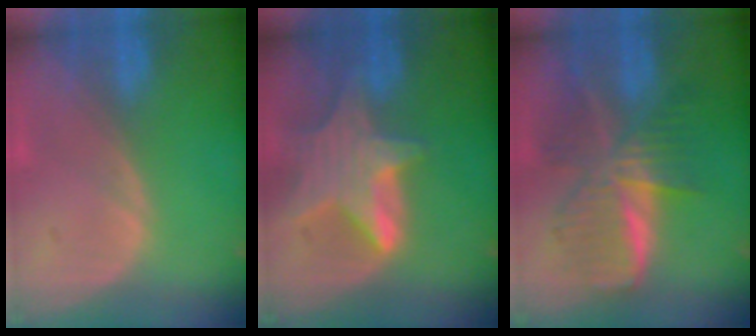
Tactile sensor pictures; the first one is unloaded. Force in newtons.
{"total": 7.8, "press": 7.1, "slide": 3.2}
{"total": 9.1, "press": 9.1, "slide": 0.6}